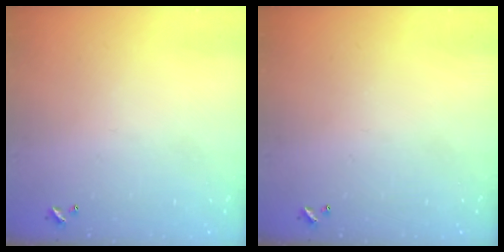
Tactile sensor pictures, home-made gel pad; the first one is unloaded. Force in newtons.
{"total": 0.0}